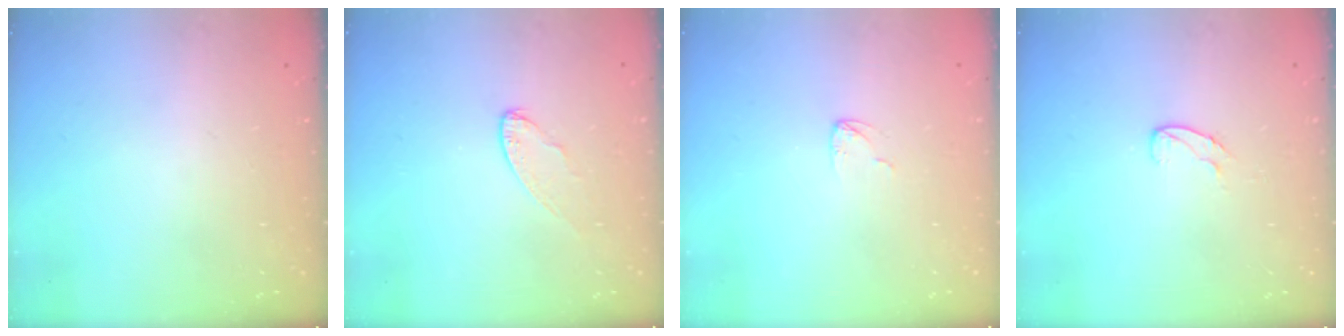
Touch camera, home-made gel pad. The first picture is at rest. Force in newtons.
{"total": 4.8, "press": 4.8, "slide": 0.3}
{"total": 3.0, "press": 2.9, "slide": 0.3}
{"total": 5.5, "press": 5.4, "slide": 0.5}